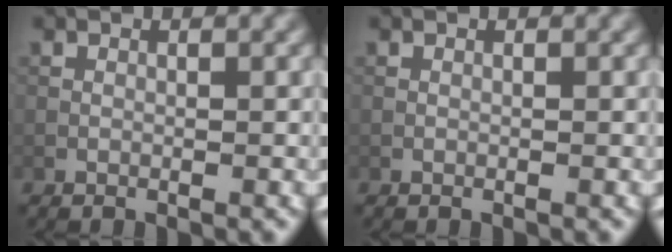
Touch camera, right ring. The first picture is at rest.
{"total": 0.0}